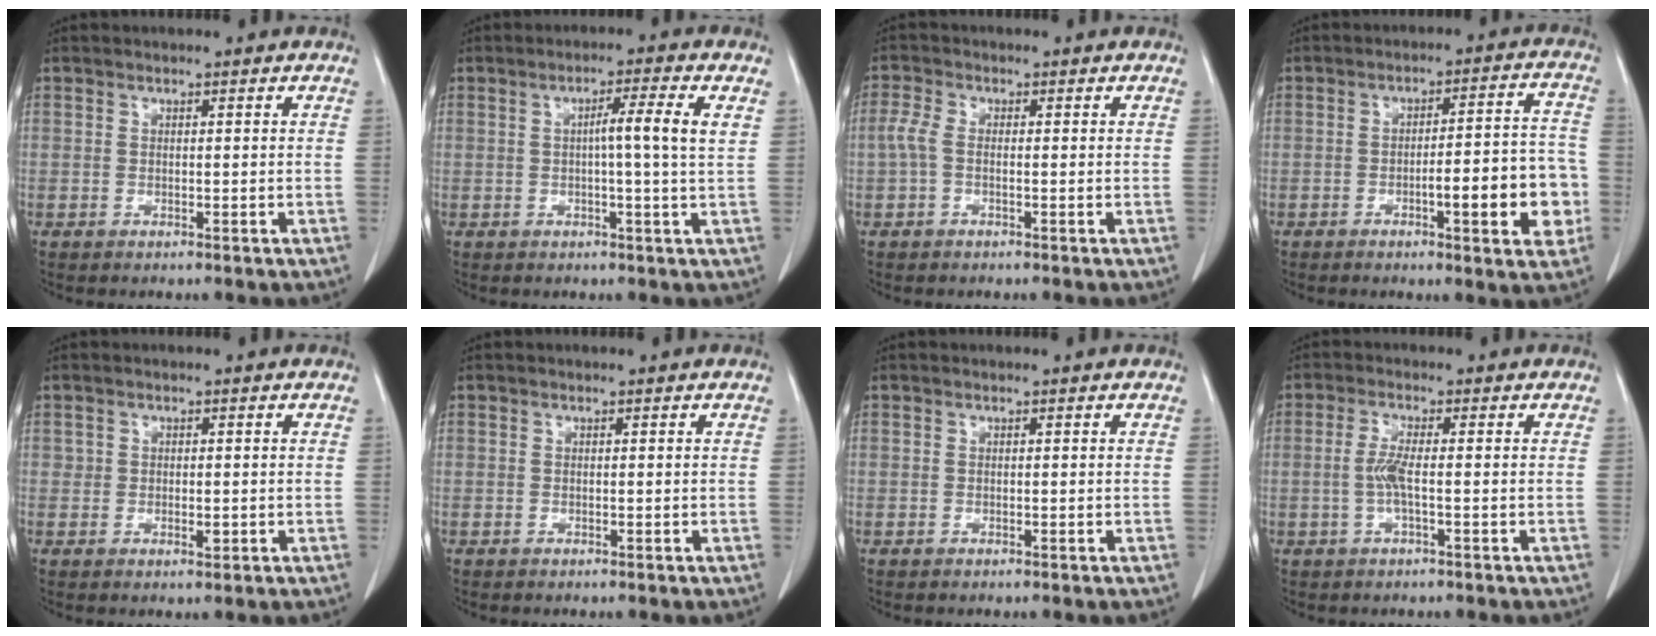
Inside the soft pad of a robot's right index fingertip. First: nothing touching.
{"total": 5.4, "force": [1.0, -0.8, 5.2], "torque": [-0.081, 0.004, 0.012]}
{"total": 2.5, "force": [-0.3, 1.1, 2.2], "torque": [-0.059, 0.005, -0.010]}
{"total": 11.0, "force": [-3.2, 2.1, 10.3], "torque": [-0.129, 0.022, -0.038]}
{"total": 1.5, "force": [-0.1, 1.0, 1.1], "torque": [-0.013, -0.002, -0.002]}
{"total": 0.0}
{"total": 0.0}
{"total": 3.2, "force": [-0.5, 0.1, 3.2], "torque": [-0.074, -0.002, -0.013]}